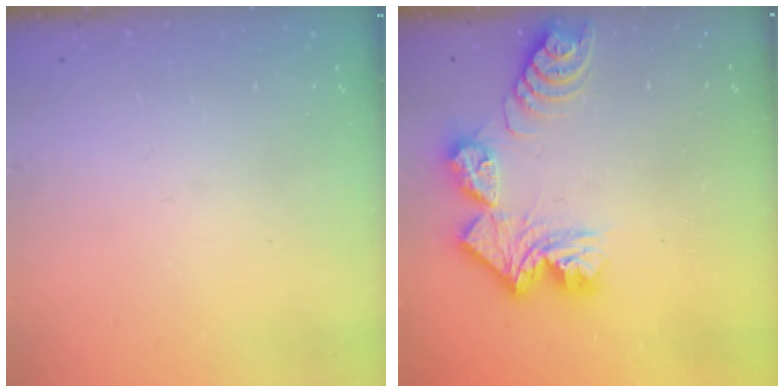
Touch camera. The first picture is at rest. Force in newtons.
{"total": 14.4, "press": 14.3, "slide": 1.6}